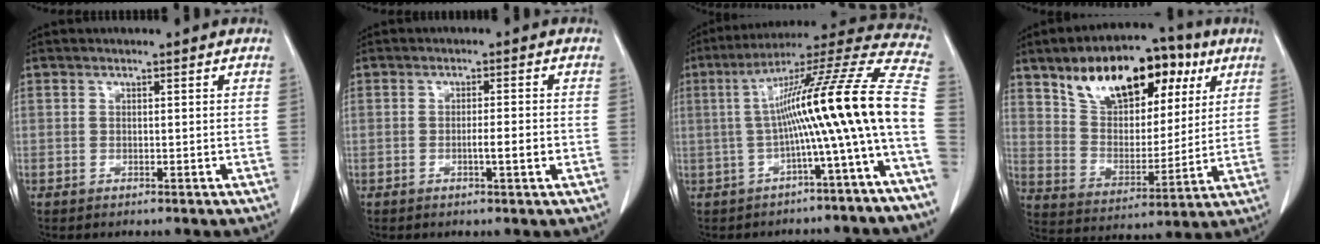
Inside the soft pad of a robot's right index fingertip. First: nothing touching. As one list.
[{"total": 3.5, "force": [-0.9, 0.6, 3.4], "torque": [-0.059, 0.000, -0.010]}, {"total": 19.1, "force": [-2.6, -1.0, 18.9], "torque": [-0.281, 0.043, -0.047]}, {"total": 20.5, "force": [10.5, 10.9, 13.8], "torque": [-0.237, 0.048, 0.182]}]